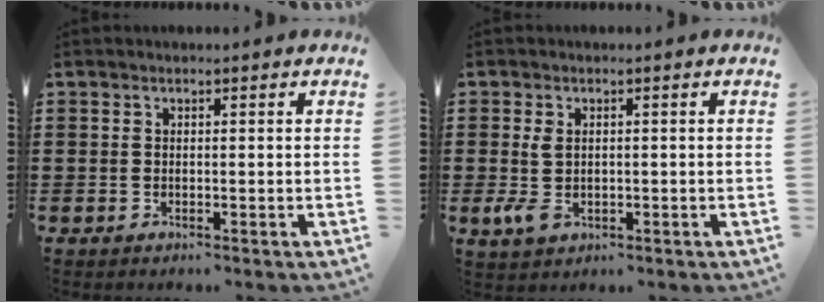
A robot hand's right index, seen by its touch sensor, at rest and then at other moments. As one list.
[{"total": 3.5, "force": [-0.2, 2.0, 2.8], "torque": [-0.076, -0.005, -0.009]}]